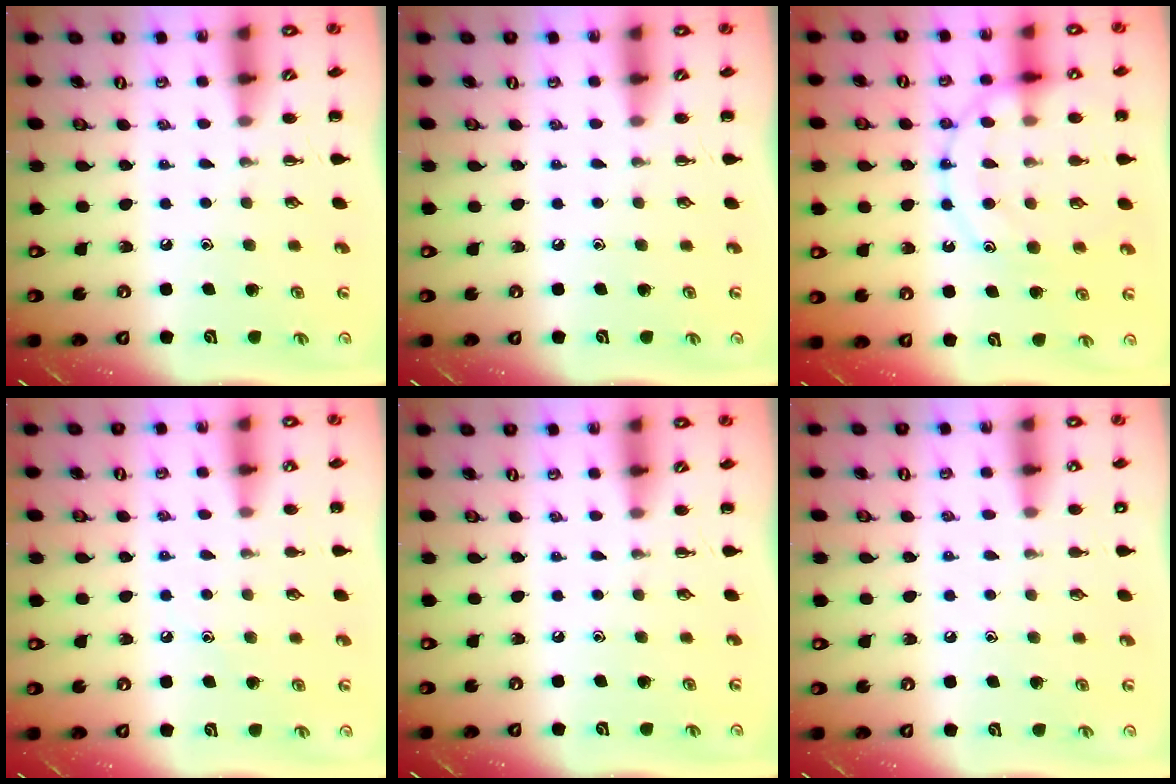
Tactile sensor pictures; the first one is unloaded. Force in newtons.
{"total": 0.0}
{"total": 13.5, "press": 13.4, "slide": 0.9}
{"total": 6.0, "press": 5.6, "slide": 2.0}
{"total": 0.0}
{"total": 7.0, "press": 6.5, "slide": 2.4}